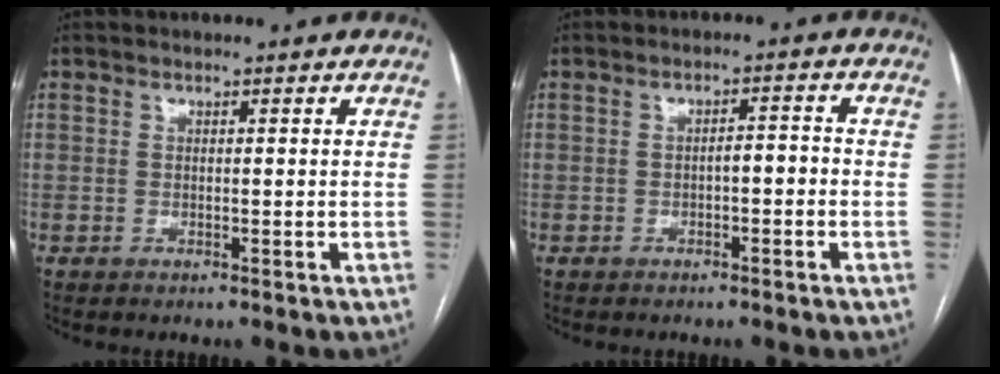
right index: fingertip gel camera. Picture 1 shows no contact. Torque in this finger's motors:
{"motor_torque": [0.32, 0.13, 0.10, 0.03]}